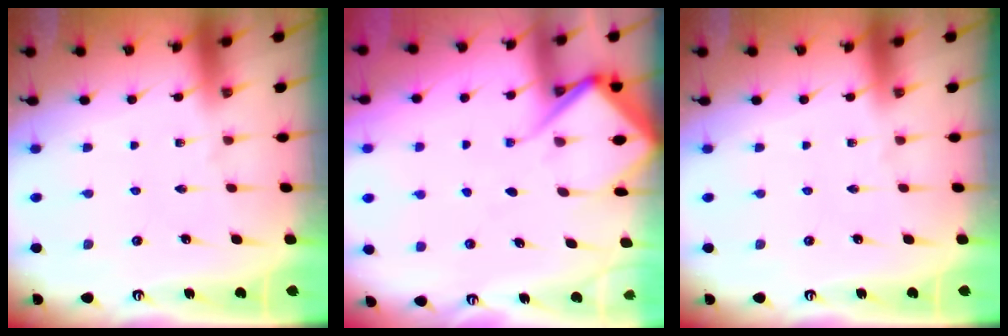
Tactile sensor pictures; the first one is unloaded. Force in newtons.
{"total": 8.2, "press": 8.2, "slide": 0.8}
{"total": 0.0}